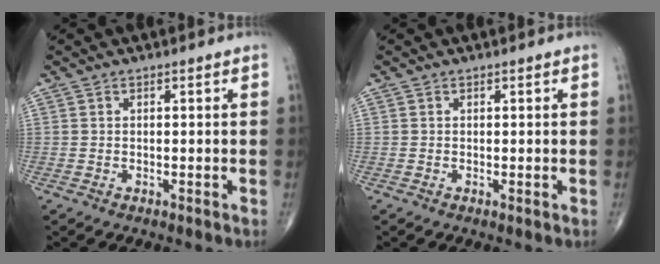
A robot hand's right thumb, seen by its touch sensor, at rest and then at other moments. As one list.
[{"total": 0.0}]